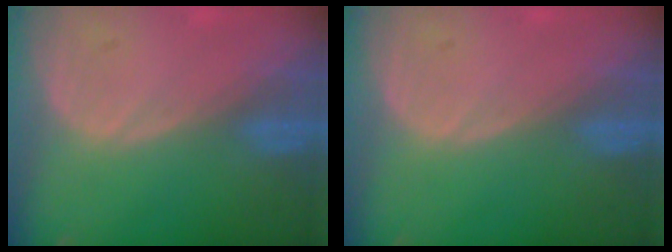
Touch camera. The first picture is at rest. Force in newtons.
{"total": 0.0}